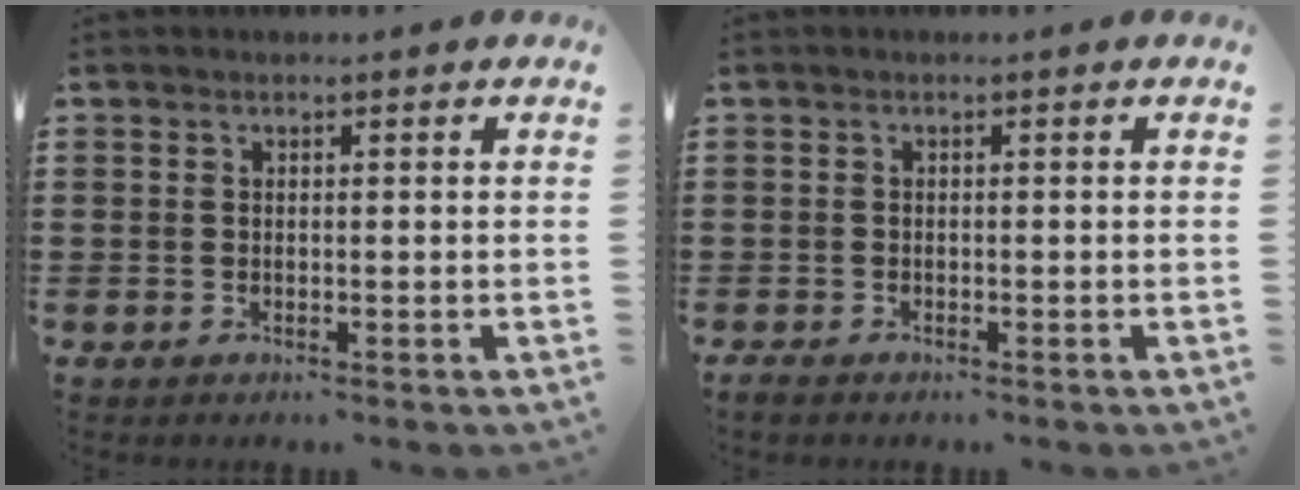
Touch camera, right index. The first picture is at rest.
{"total": 0.6, "force": [-0.6, 0.2, 0.1], "torque": [-0.004, -0.002, -0.012]}